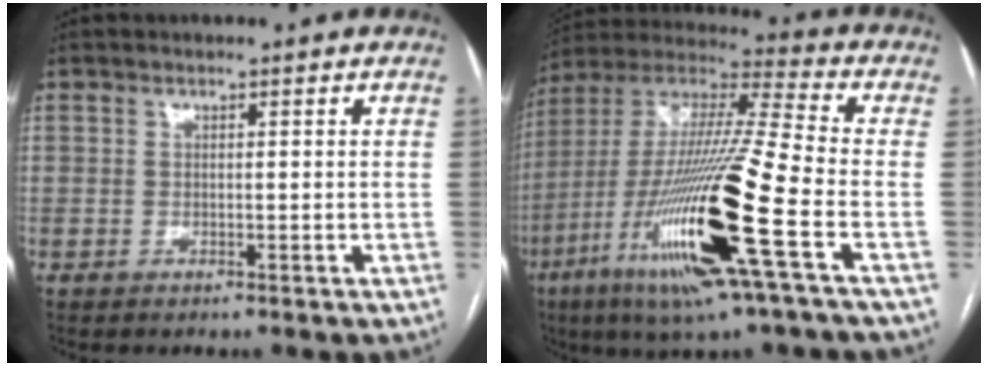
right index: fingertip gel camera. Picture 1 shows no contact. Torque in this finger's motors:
{"motor_torque": [2.14, 0.00, 0.80, 0.21]}